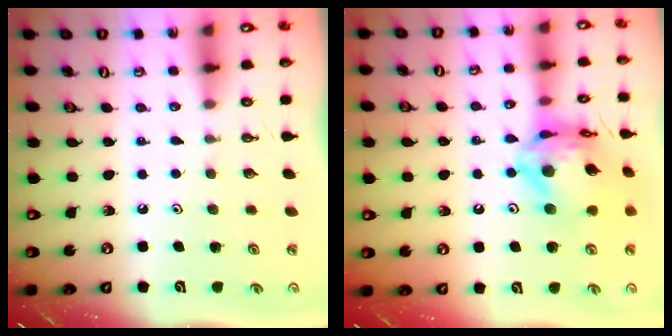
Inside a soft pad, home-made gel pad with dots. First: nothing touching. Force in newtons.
{"total": 16.6, "press": 16.6, "slide": 1.6}